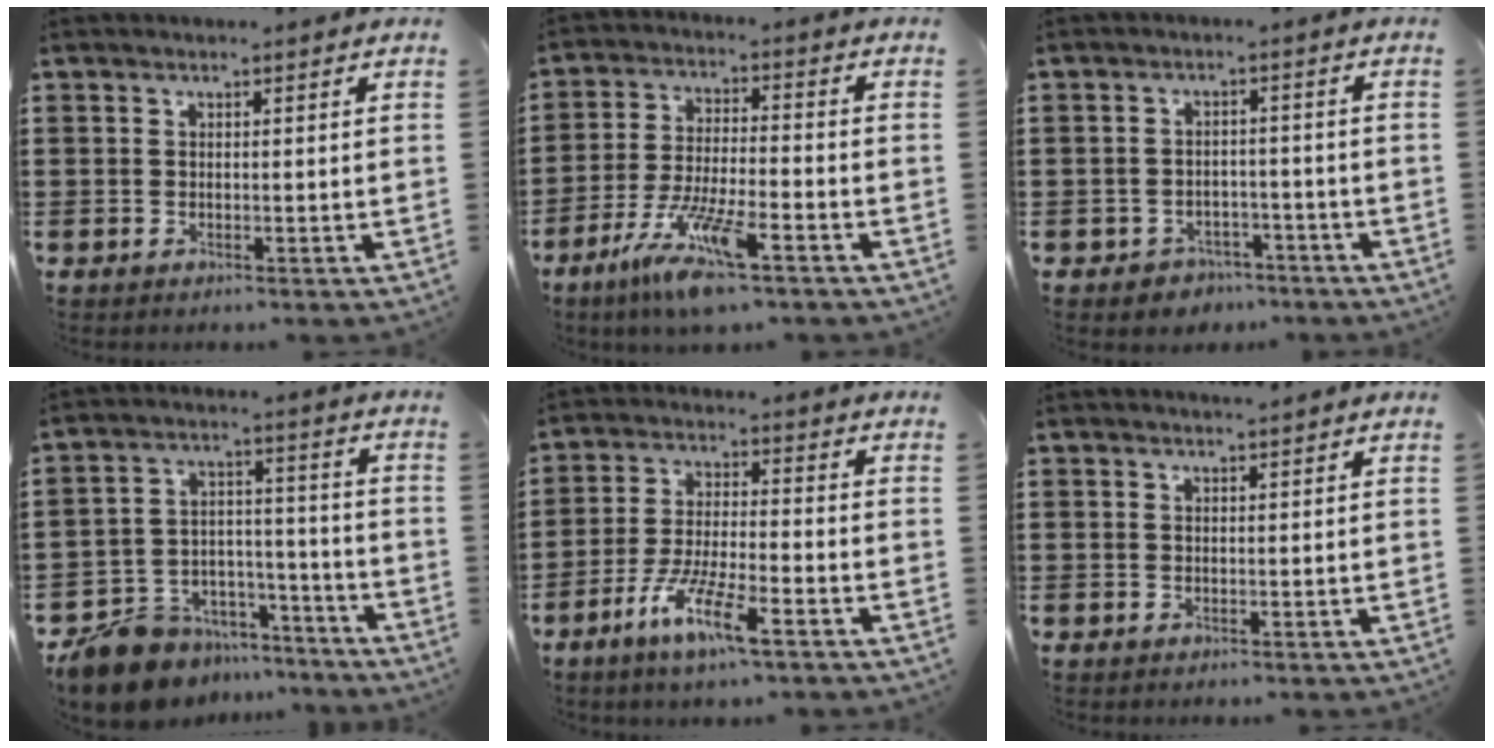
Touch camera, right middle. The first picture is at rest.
{"total": 10.1, "force": [-6.8, 1.0, 7.3], "torque": [-0.152, -0.012, -0.132]}
{"total": 2.6, "force": [-2.5, 0.9, -0.2], "torque": [-0.009, 0.000, -0.054]}
{"total": 9.6, "force": [-9.0, 3.0, 1.2], "torque": [-0.044, 0.020, -0.176]}
{"total": 8.6, "force": [-5.3, 1.2, 6.6], "torque": [-0.144, -0.012, -0.101]}
{"total": 0.7, "force": [0.7, -0.1, 0.1], "torque": [-0.005, -0.002, 0.014]}